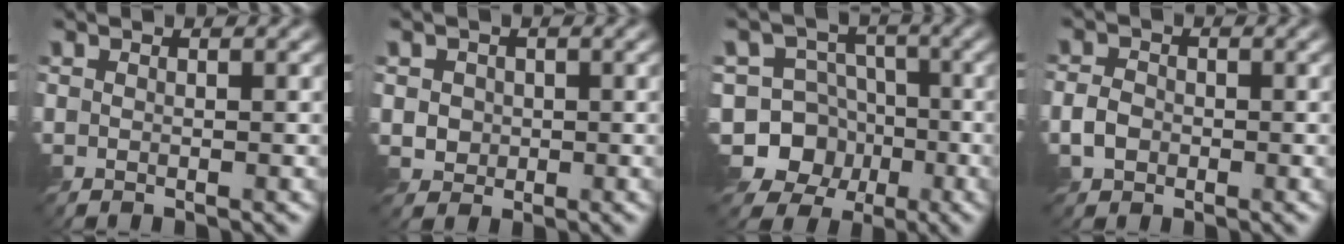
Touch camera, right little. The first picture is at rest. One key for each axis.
{"total": 2.0, "fx": 0.3, "fy": 1.9, "fz": 0.7, "tx": -0.010, "ty": 0.002, "tz": 0.014}
{"total": 11.9, "fx": -4.4, "fy": 10.7, "fz": 2.6, "tx": -0.069, "ty": -0.001, "tz": -0.088}
{"total": 2.1, "fx": -0.6, "fy": 1.7, "fz": 1.0, "tx": -0.018, "ty": 0.001, "tz": -0.017}